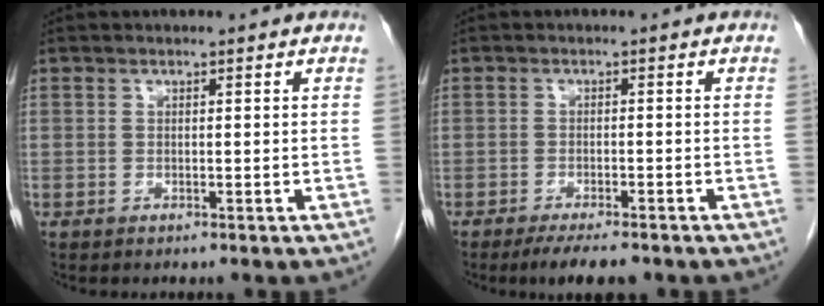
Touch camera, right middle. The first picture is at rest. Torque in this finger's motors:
{"motor_torque": [0.33, -0.25, 0.00, 0.01]}